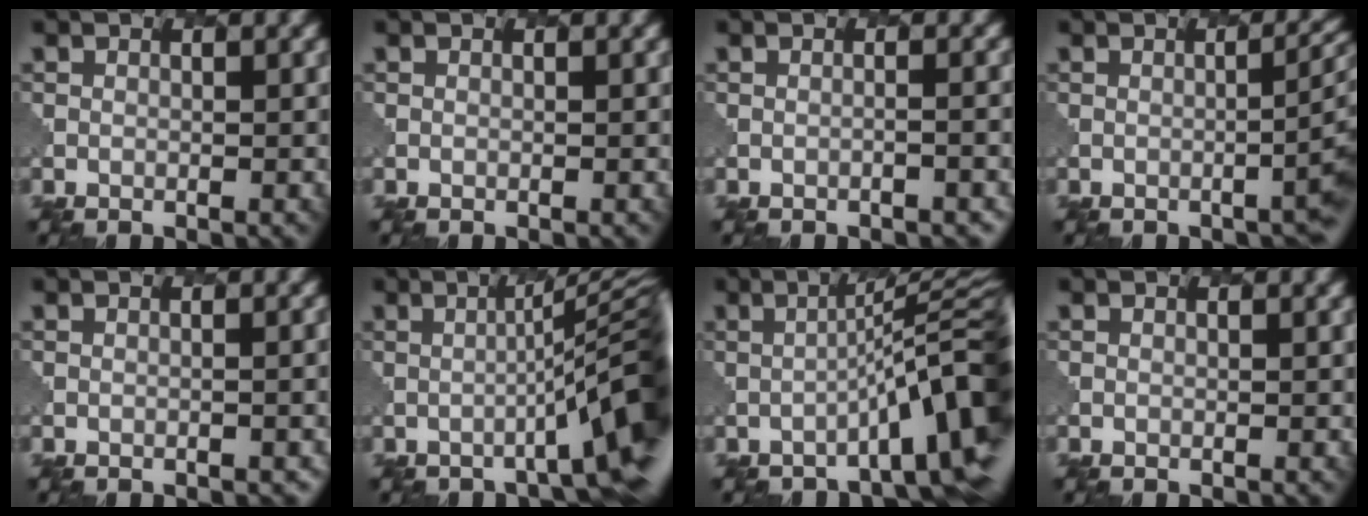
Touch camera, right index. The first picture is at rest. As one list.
[{"total": 0.0}, {"total": 0.5, "force": [-0.4, 0.1, 0.3], "torque": [0.001, 0.006, -0.016]}, {"total": 3.6, "force": [-1.1, 0.9, 3.4], "torque": [-0.029, 0.015, -0.014]}, {"total": 0.5, "force": [-0.1, 0.4, 0.4], "torque": [0.010, 0.005, -0.003]}, {"total": 8.9, "force": [-2.1, 1.0, 8.5], "torque": [-0.100, 0.018, -0.035]}, {"total": 8.7, "force": [-3.3, 1.4, 7.9], "torque": [-0.095, 0.015, -0.053]}, {"total": 0.0}]